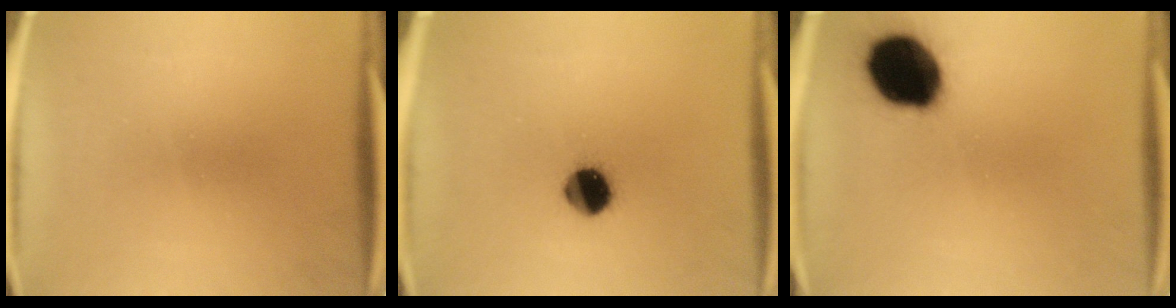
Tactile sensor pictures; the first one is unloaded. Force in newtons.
{"total": 8.3}
{"total": 18.3}